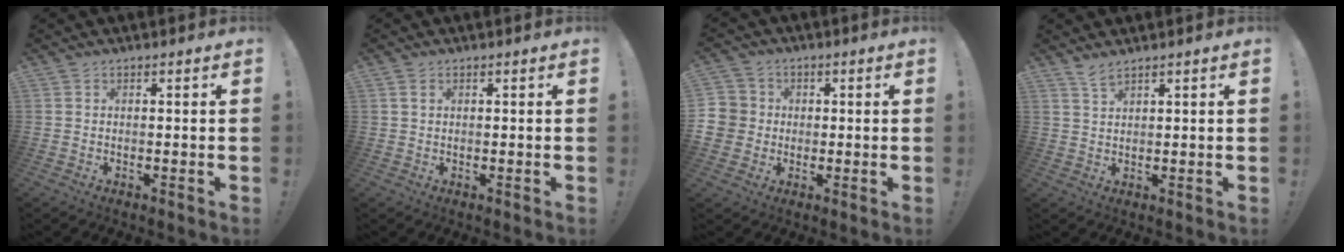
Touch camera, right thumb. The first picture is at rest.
{"total": 1.2, "force": [0.6, 0.7, 0.8], "torque": [-0.008, 0.000, 0.009]}
{"total": 6.7, "force": [0.3, 6.6, 1.2], "torque": [-0.021, 0.005, 0.007]}
{"total": 2.7, "force": [2.5, 0.2, 1.0], "torque": [-0.016, -0.012, 0.044]}